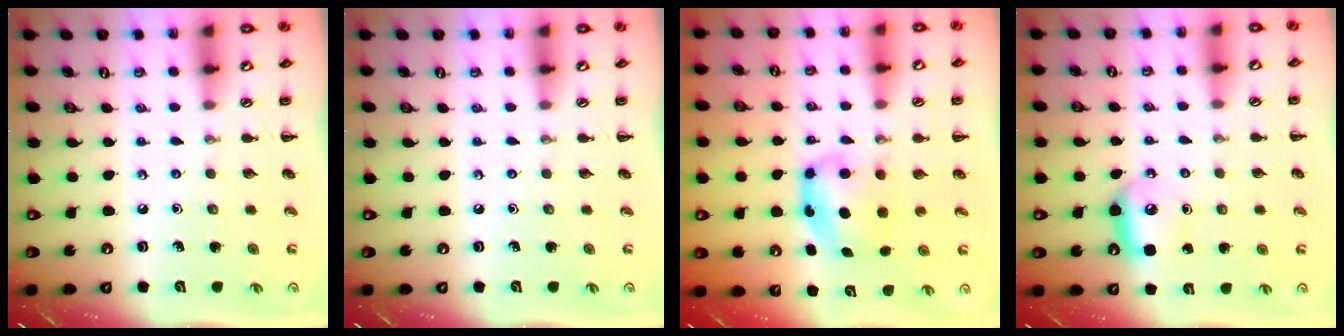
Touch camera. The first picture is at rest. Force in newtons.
{"total": 0.0}
{"total": 6.1, "press": 6.1, "slide": 0.9}
{"total": 6.5, "press": 6.5, "slide": 0.7}